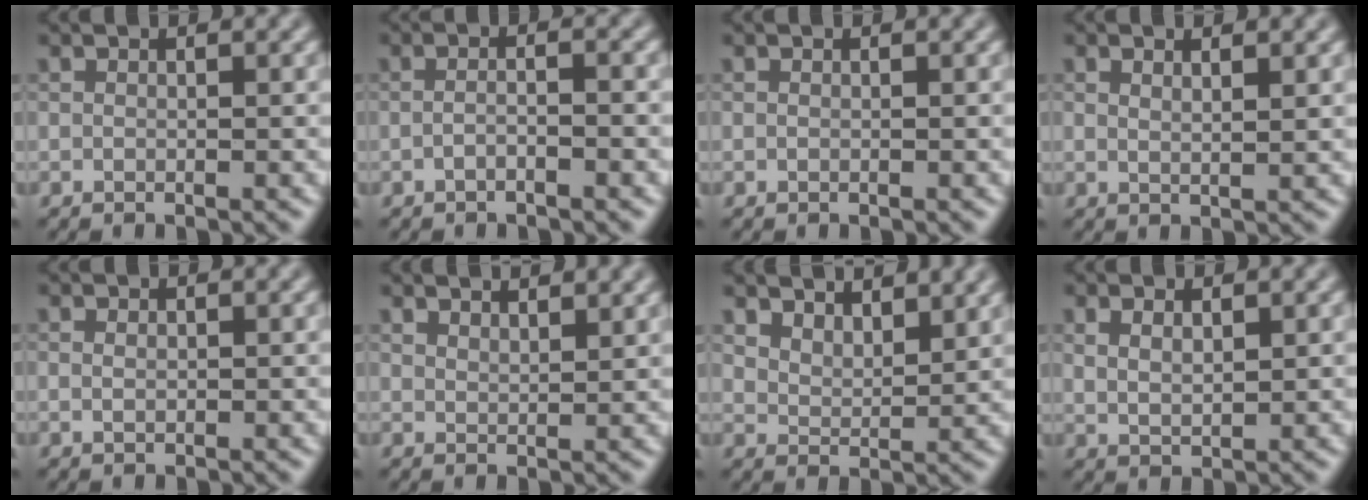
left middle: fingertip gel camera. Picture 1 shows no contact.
{"total": 1.7, "force": [-0.8, 0.4, 1.5], "torque": [-0.025, 0.005, -0.020]}
{"total": 0.0}
{"total": 1.9, "force": [1.1, 0.6, 1.5], "torque": [-0.018, 0.003, 0.013]}
{"total": 0.8, "force": [0.1, 0.5, 0.5], "torque": [-0.012, 0.001, 0.003]}
{"total": 2.9, "force": [2.6, 0.7, 1.1], "torque": [-0.006, 0.008, 0.032]}
{"total": 6.2, "force": [5.2, 2.3, 2.4], "torque": [-0.050, 0.007, 0.075]}
{"total": 1.9, "force": [1.0, 1.0, 1.4], "torque": [-0.032, -0.001, 0.024]}